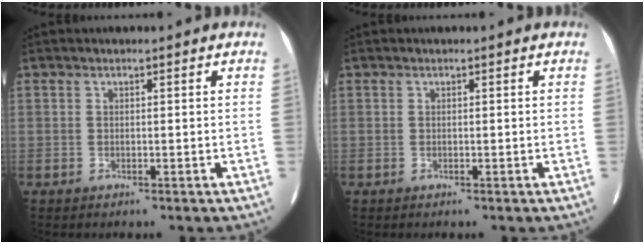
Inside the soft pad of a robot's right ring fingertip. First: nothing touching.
{"total": 0.0}